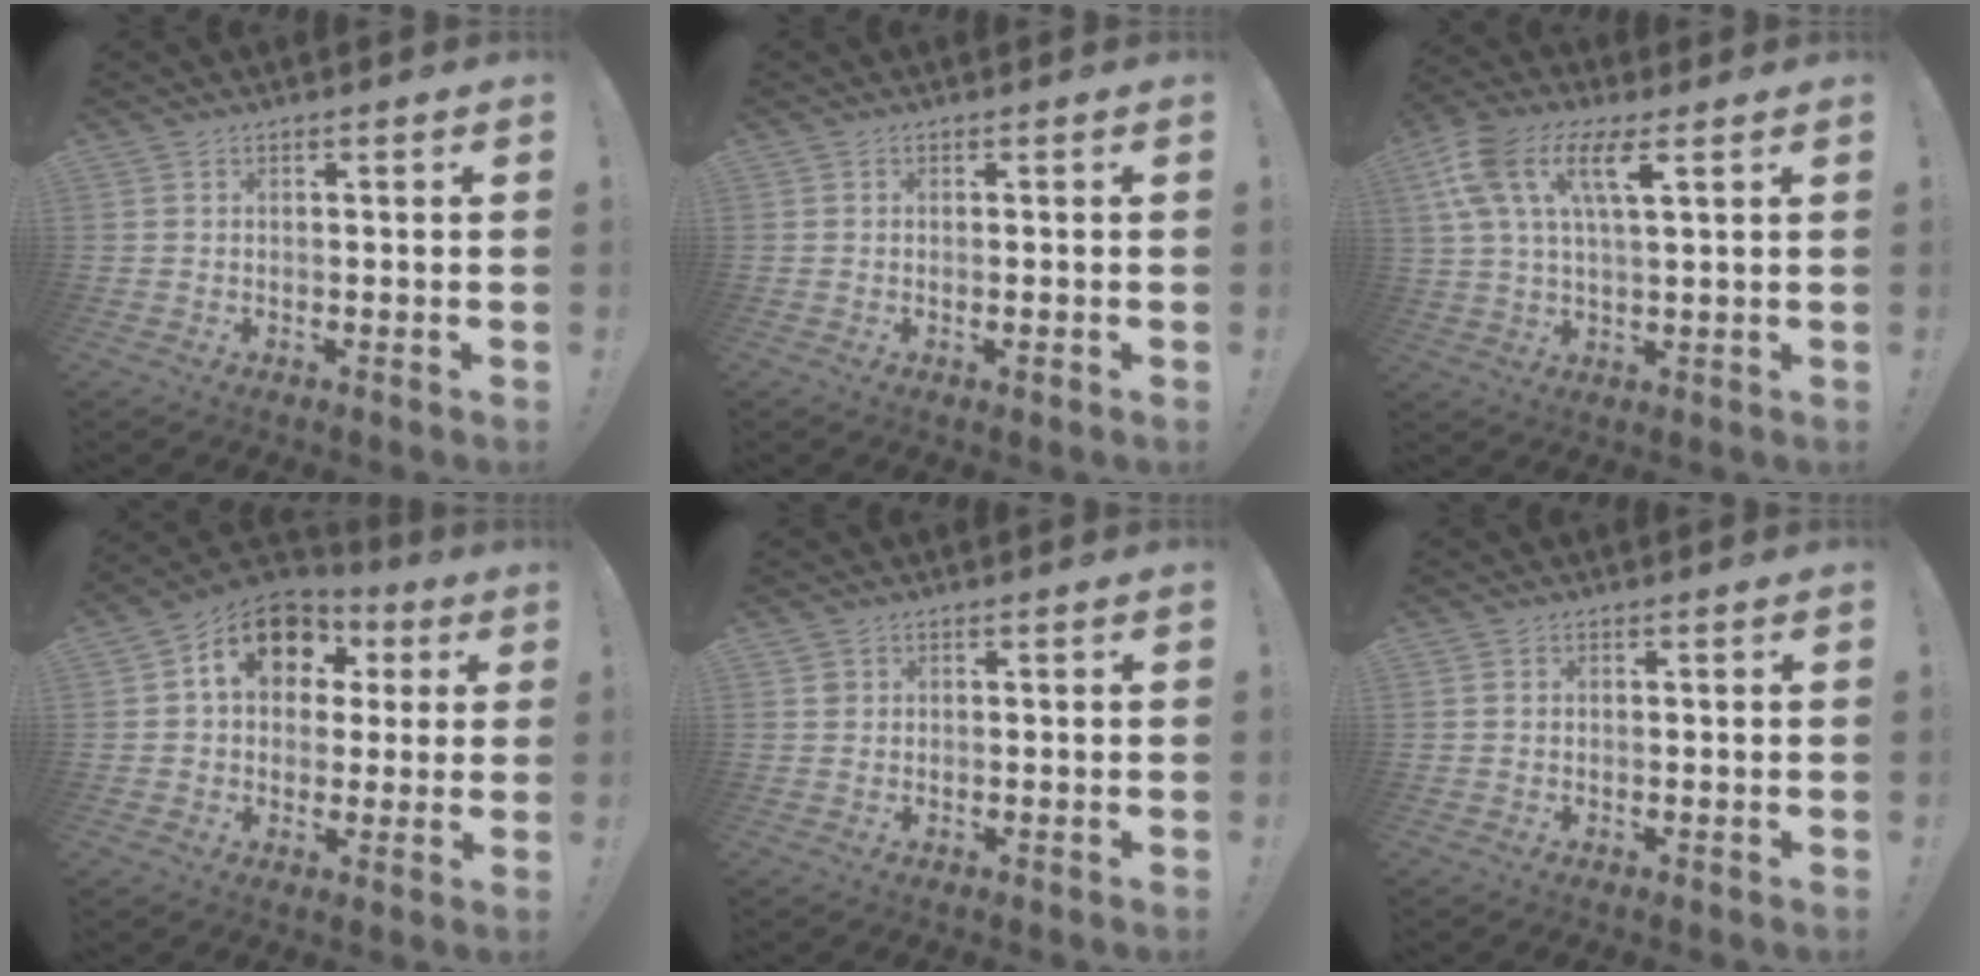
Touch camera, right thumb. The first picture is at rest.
{"total": 1.2, "force": [-0.1, 0.1, 1.2], "torque": [-0.014, -0.003, -0.004]}
{"total": 12.9, "force": [5.9, 4.9, 10.4], "torque": [-0.197, -0.007, 0.105]}
{"total": 14.9, "force": [6.0, 10.9, 8.3], "torque": [-0.118, -0.022, 0.109]}
{"total": 1.4, "force": [0.7, 1.1, 0.4], "torque": [0.000, 0.000, 0.013]}
{"total": 0.5, "force": [0.1, 0.5, 0.2], "torque": [-0.005, 0.003, 0.003]}